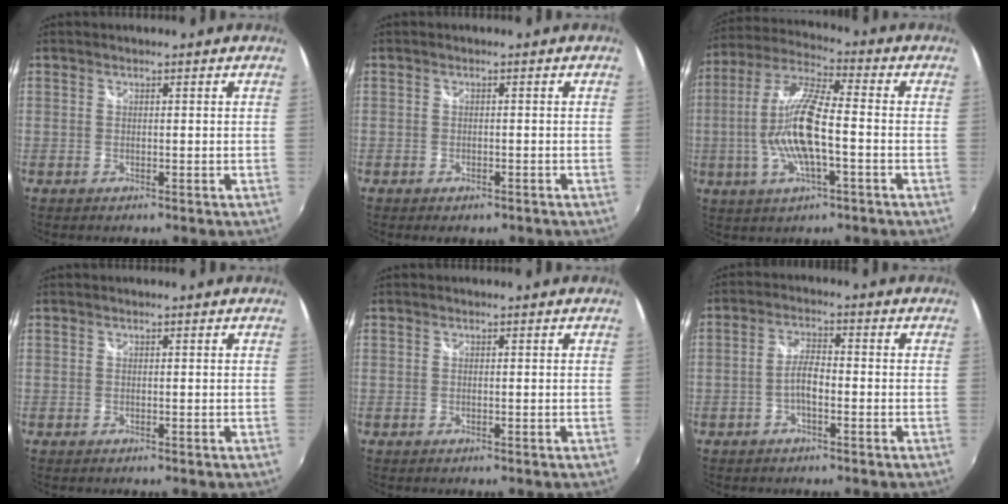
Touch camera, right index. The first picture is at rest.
{"total": 2.1, "force": [-1.4, 1.2, 0.9], "torque": [-0.018, -0.007, -0.019]}
{"total": 13.9, "force": [-2.7, 3.2, 13.2], "torque": [-0.265, -0.001, -0.052]}
{"total": 0.0}
{"total": 0.0}
{"total": 3.7, "force": [-1.5, 1.2, 3.2], "torque": [-0.068, 0.009, -0.030]}